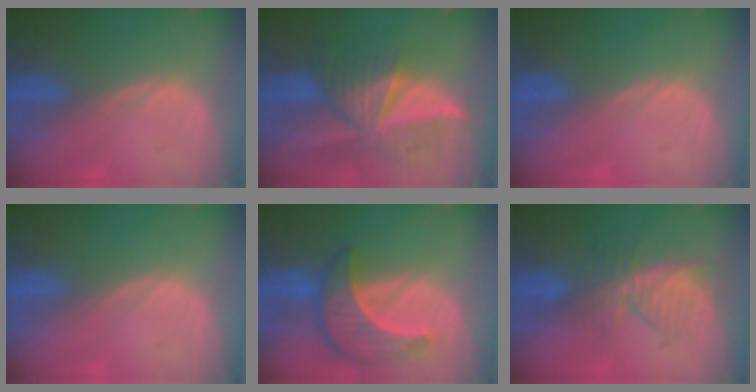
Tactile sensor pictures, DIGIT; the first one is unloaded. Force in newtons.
{"total": 9.7, "press": 8.5, "slide": 4.7}
{"total": 0.0}
{"total": 0.0}
{"total": 8.7, "press": 7.9, "slide": 3.7}
{"total": 5.8, "press": 5.8, "slide": 0.2}